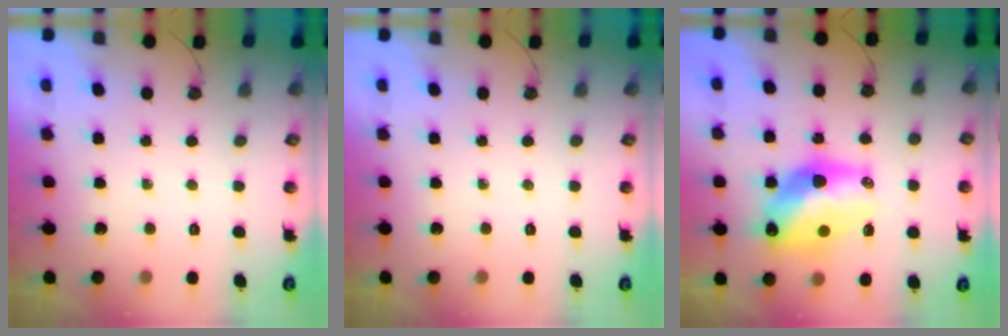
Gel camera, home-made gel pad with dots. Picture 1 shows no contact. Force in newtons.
{"total": 0.0}
{"total": 16.6, "press": 16.5, "slide": 1.4}